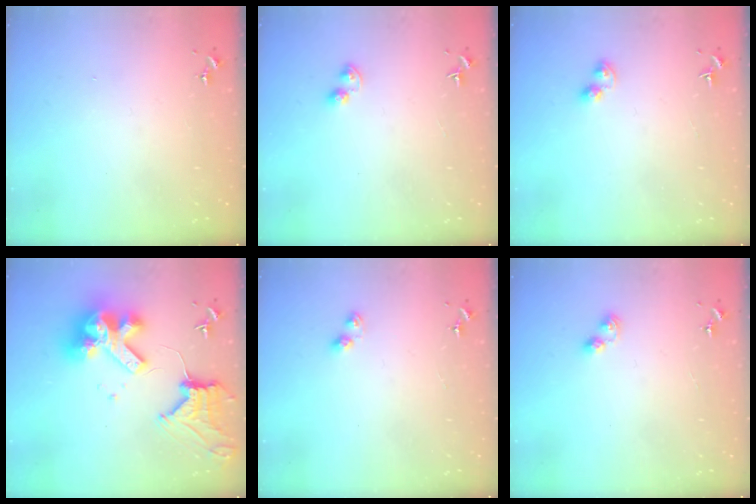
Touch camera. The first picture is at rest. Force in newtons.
{"total": 3.9, "press": 3.8, "slide": 0.5}
{"total": 3.5, "press": 3.5, "slide": 0.4}
{"total": 20.8, "press": 20.7, "slide": 2.7}
{"total": 2.8, "press": 2.7, "slide": 0.4}
{"total": 4.8, "press": 4.7, "slide": 0.5}